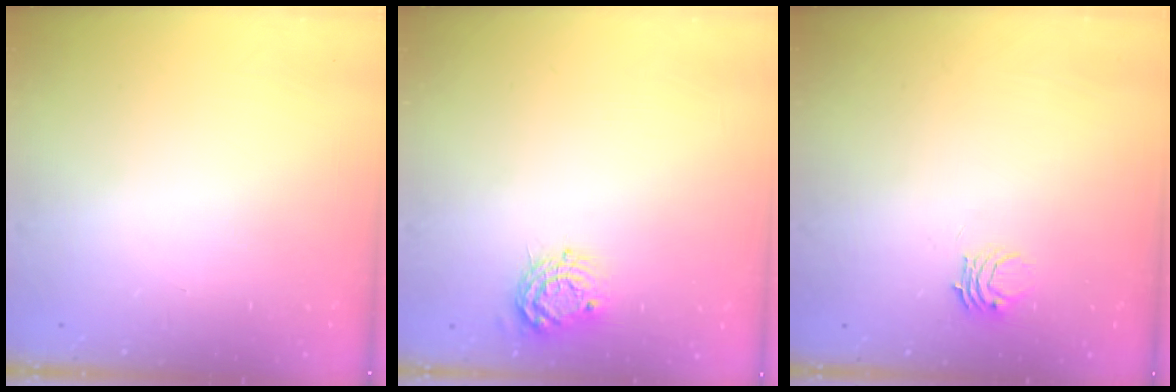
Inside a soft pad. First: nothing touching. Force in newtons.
{"total": 8.0, "press": 8.0, "slide": 0.3}
{"total": 3.8, "press": 3.8, "slide": 0.1}